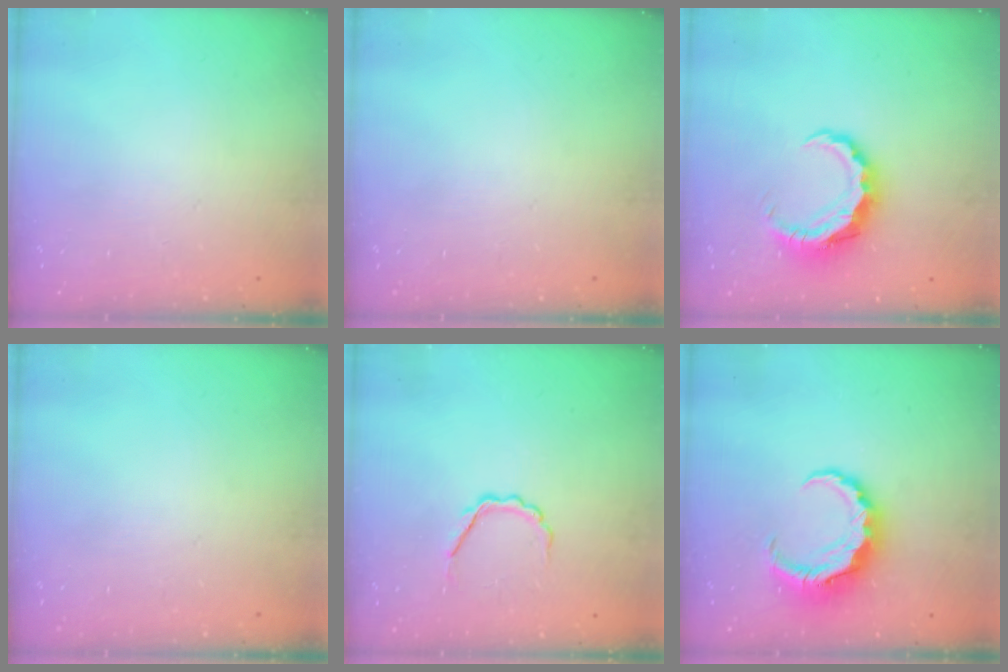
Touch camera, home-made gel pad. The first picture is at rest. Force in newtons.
{"total": 0.0}
{"total": 8.0, "press": 7.9, "slide": 0.7}
{"total": 0.0}
{"total": 4.2, "press": 4.0, "slide": 1.3}
{"total": 7.1, "press": 7.0, "slide": 1.3}